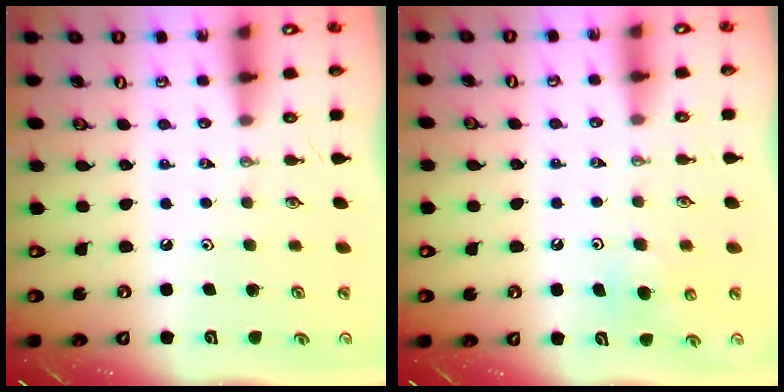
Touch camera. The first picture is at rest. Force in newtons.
{"total": 5.0, "press": 4.9, "slide": 0.9}